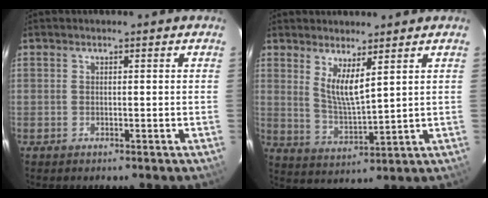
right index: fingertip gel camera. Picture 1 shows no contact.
{"total": 6.3, "force": [3.6, 1.2, 5.1], "torque": [-0.096, -0.015, 0.072]}